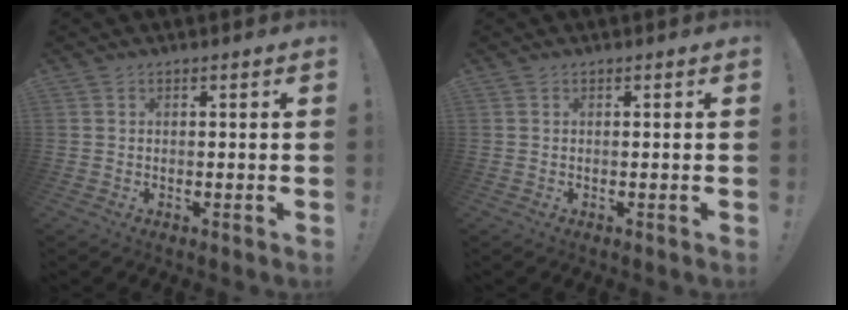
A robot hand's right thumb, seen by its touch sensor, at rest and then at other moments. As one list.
[{"total": 0.0}]